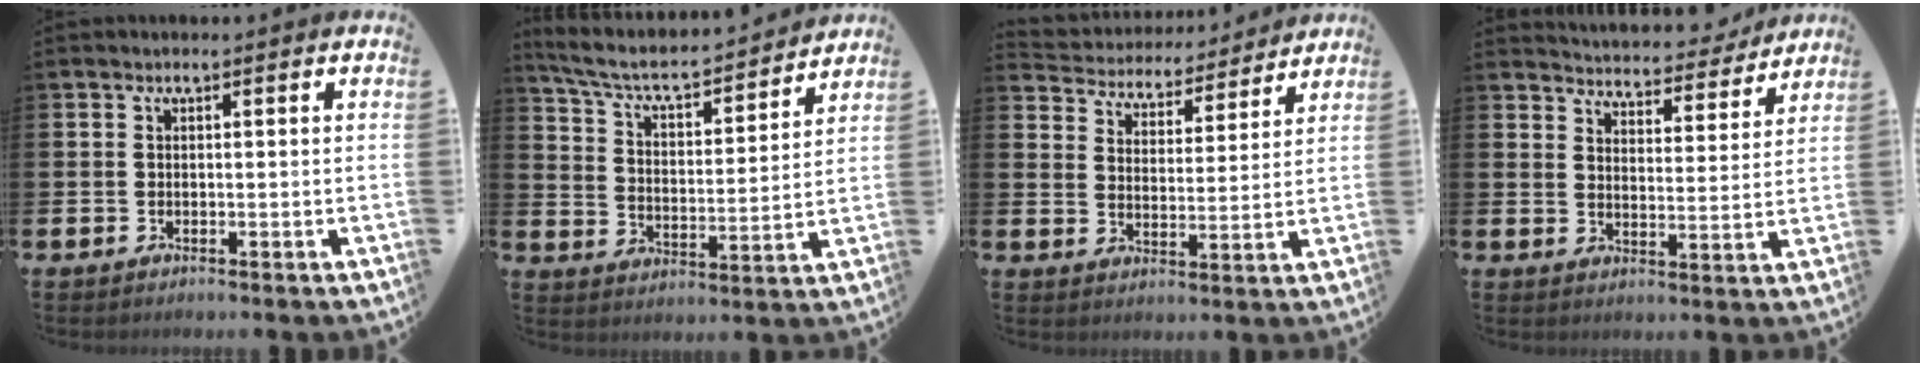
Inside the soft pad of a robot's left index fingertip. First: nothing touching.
{"total": 6.6, "force": [6.0, 1.6, 2.4], "torque": [-0.082, -0.043, 0.098]}
{"total": 4.7, "force": [4.5, 1.3, -0.1], "torque": [-0.032, -0.038, 0.074]}
{"total": 4.8, "force": [4.7, 0.8, 0.1], "torque": [-0.020, -0.040, 0.078]}